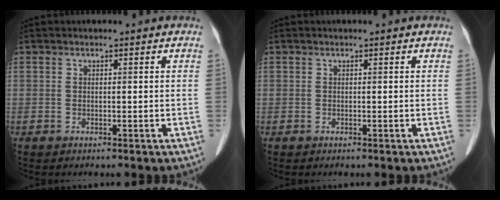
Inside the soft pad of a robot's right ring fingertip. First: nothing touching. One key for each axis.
{"total": 0.0}